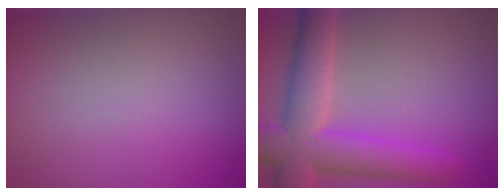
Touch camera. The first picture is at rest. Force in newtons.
{"total": 9.1, "press": 9.0, "slide": 0.5}